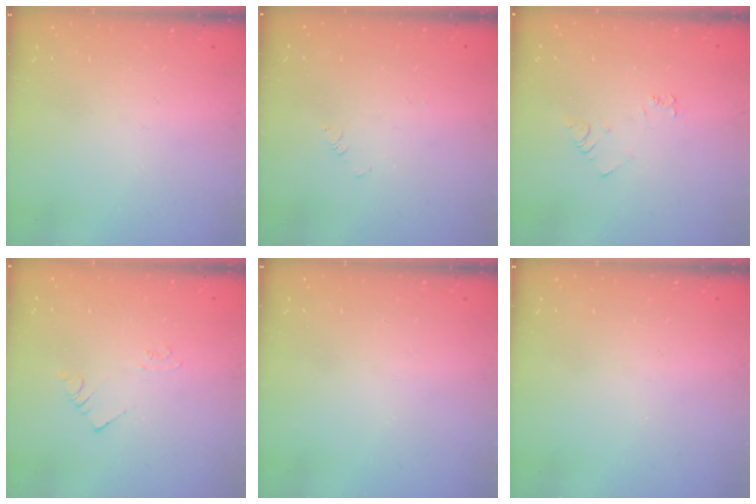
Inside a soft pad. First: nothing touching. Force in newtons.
{"total": 1.4, "press": 1.3, "slide": 0.3}
{"total": 4.0, "press": 3.9, "slide": 0.6}
{"total": 2.1, "press": 2.1, "slide": 0.3}
{"total": 0.0}
{"total": 0.0}